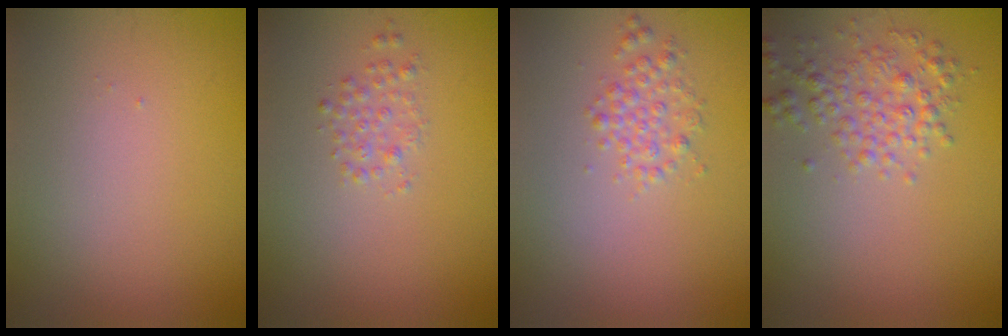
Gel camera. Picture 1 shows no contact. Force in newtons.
{"total": 1.3, "press": 1.3, "slide": 0.0}
{"total": 1.8, "press": 1.8, "slide": 0.0}
{"total": 2.8, "press": 2.8, "slide": 0.1}